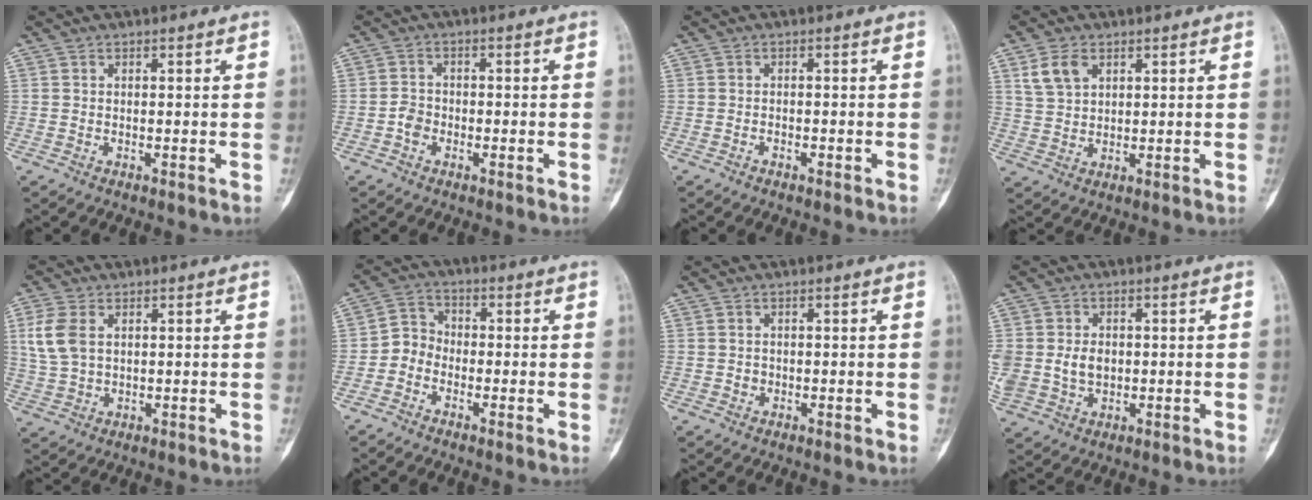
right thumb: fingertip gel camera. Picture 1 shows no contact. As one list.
[{"total": 2.6, "force": [-1.1, 2.0, 1.3], "torque": [-0.015, 0.009, -0.027]}, {"total": 0.8, "force": [-0.6, 0.4, 0.4], "torque": [-0.012, 0.007, -0.010]}, {"total": 5.5, "force": [2.7, 3.6, 3.3], "torque": [-0.058, -0.004, 0.058]}, {"total": 7.3, "force": [2.0, 4.7, 5.2], "torque": [-0.117, 0.001, 0.046]}, {"total": 4.6, "force": [-1.9, 3.8, 1.6], "torque": [-0.001, 0.017, -0.054]}, {"total": 1.0, "force": [-0.2, 0.9, 0.3], "torque": [0.000, 0.004, -0.003]}, {"total": 9.8, "force": [0.3, 7.8, 5.9], "torque": [-0.133, 0.003, 0.022]}]